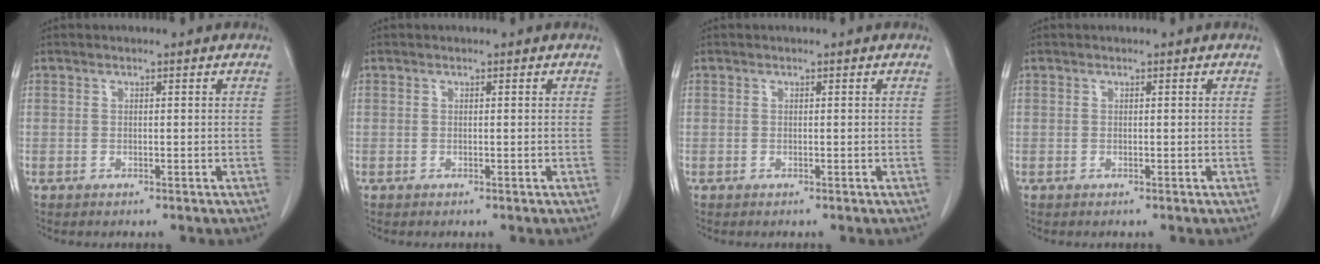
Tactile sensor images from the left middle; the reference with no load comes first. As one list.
[{"total": 0.0}, {"total": 0.0}, {"total": 0.0}]